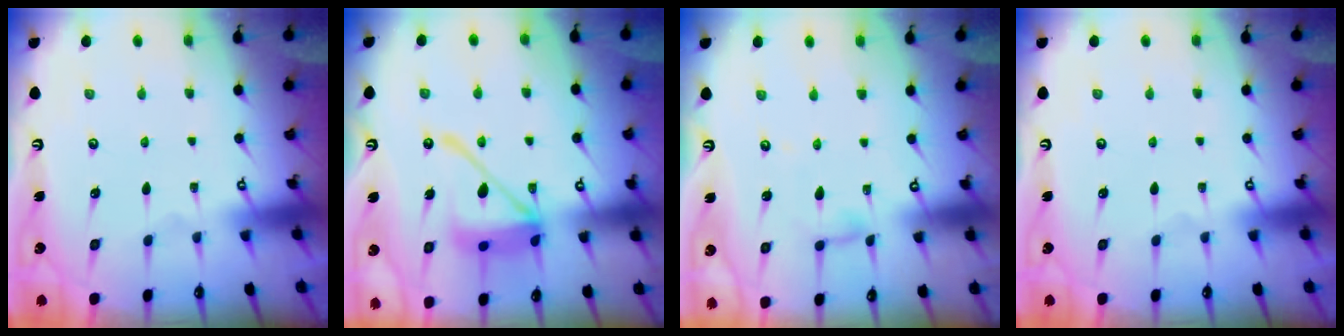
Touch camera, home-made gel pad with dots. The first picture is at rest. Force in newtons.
{"total": 15.5, "press": 15.4, "slide": 1.6}
{"total": 3.8, "press": 3.8, "slide": 0.1}
{"total": 0.0}